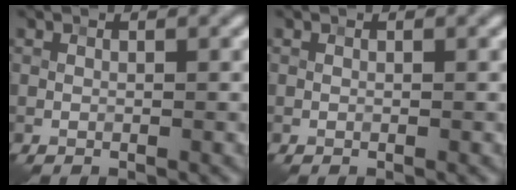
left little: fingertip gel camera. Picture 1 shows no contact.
{"total": 0.0}